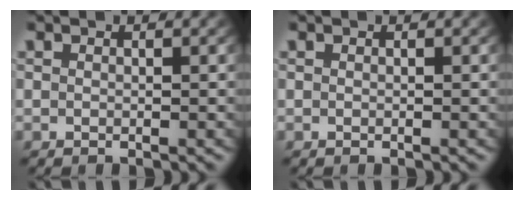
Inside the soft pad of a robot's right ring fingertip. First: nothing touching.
{"total": 0.0}